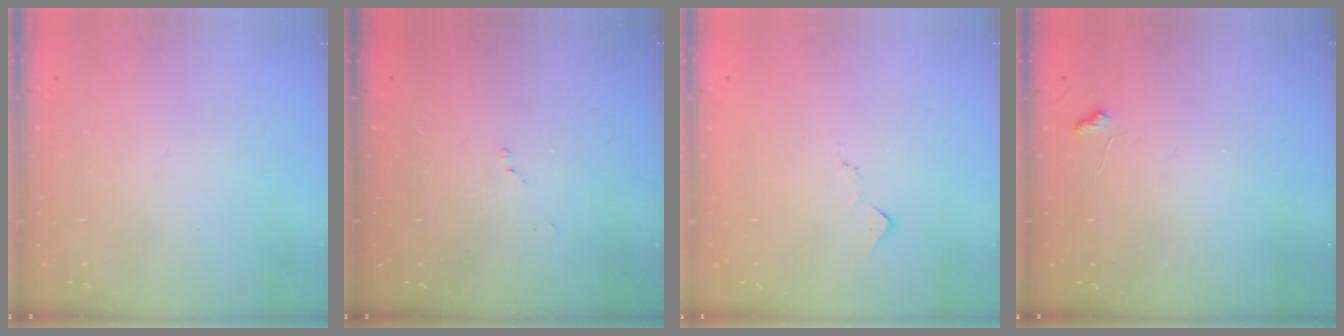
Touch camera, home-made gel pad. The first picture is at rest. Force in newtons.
{"total": 7.6, "press": 7.6, "slide": 0.9}
{"total": 7.2, "press": 7.2, "slide": 0.3}
{"total": 4.5, "press": 4.5, "slide": 0.6}